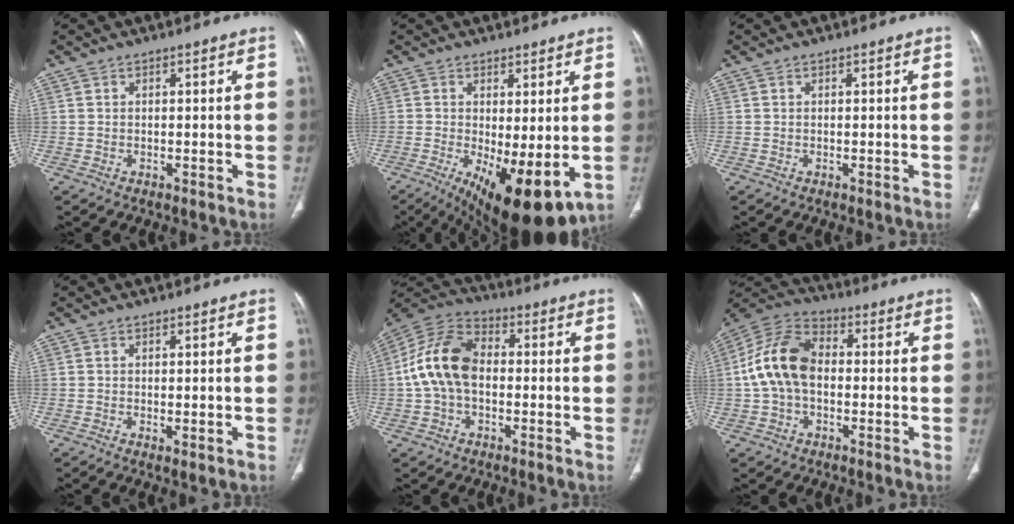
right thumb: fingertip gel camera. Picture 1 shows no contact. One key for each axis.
{"total": 13.6, "fx": -3.4, "fy": 4.7, "fz": 12.3, "tx": -0.192, "ty": -0.027, "tz": -0.034}
{"total": 0.0}
{"total": 1.3, "fx": -0.1, "fy": 0.4, "fz": 1.2, "tx": -0.026, "ty": -0.008, "tz": 0.001}
{"total": 13.3, "fx": -0.3, "fy": 8.8, "fz": 10.0, "tx": -0.192, "ty": 0.035, "tz": -0.016}
{"total": 13.1, "fx": -0.2, "fy": 8.7, "fz": 9.8, "tx": -0.187, "ty": 0.034, "tz": -0.015}